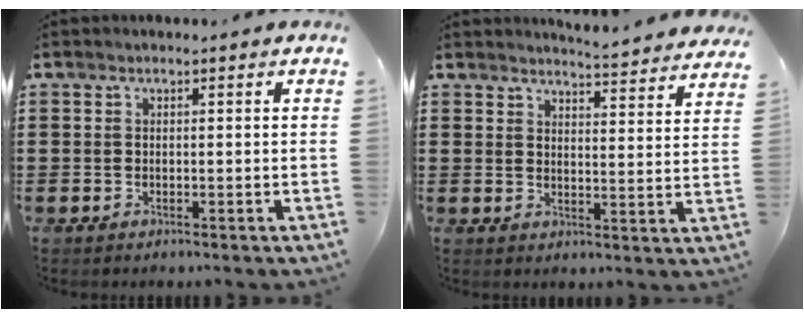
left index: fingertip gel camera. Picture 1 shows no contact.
{"total": 4.5, "force": [4.4, -0.5, 0.7], "torque": [-0.022, -0.032, 0.076]}